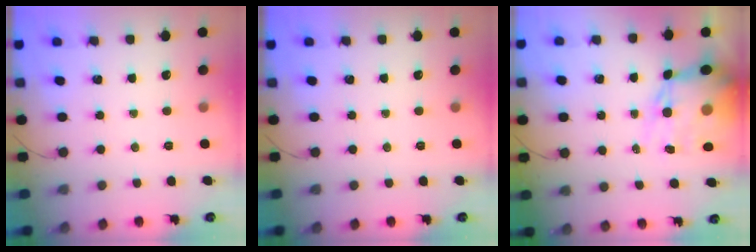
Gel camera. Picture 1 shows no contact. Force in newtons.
{"total": 0.0}
{"total": 15.1, "press": 14.7, "slide": 3.6}